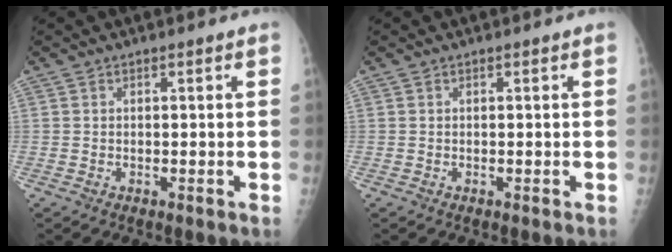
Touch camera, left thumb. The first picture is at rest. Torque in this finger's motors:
{"motor_torque": [0.01, 0.01, -0.01, -0.01, 0.00]}